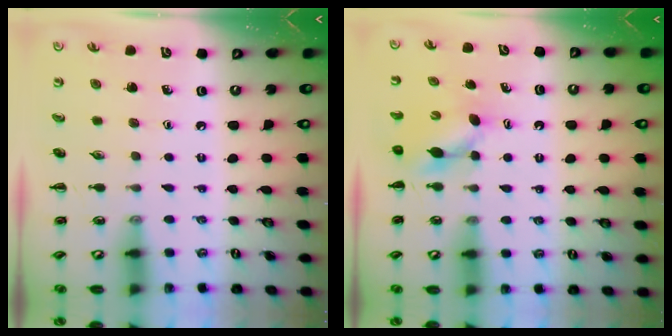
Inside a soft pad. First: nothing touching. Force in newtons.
{"total": 4.5, "press": 4.4, "slide": 0.6}